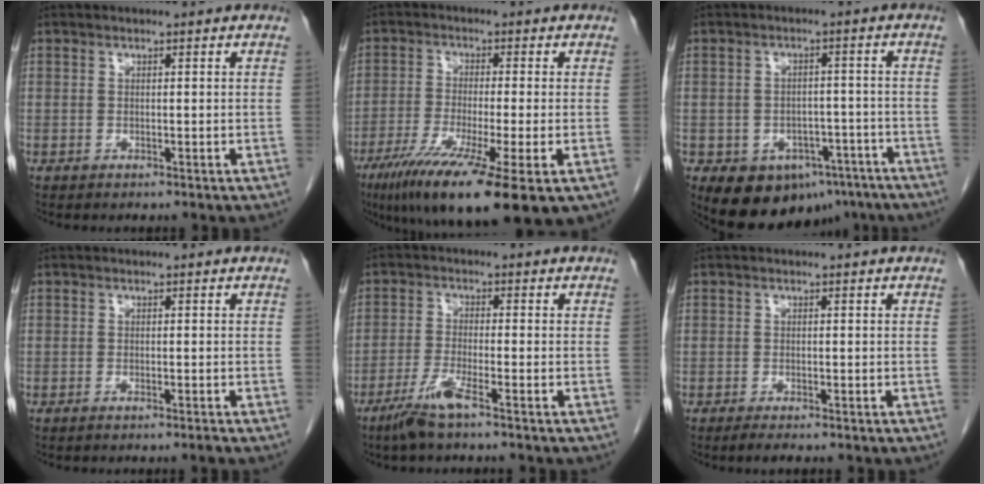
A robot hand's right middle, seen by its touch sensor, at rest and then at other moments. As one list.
[{"total": 15.7, "force": [-8.9, 1.1, 12.9], "torque": [-0.199, -0.043, -0.145]}, {"total": 11.6, "force": [-7.4, 7.4, 5.1], "torque": [-0.068, 0.019, -0.097]}, {"total": 0.9, "force": [-0.7, -0.2, 0.5], "torque": [-0.009, 0.001, -0.013]}, {"total": 4.7, "force": [-3.2, -0.2, 3.4], "torque": [-0.074, -0.010, -0.070]}, {"total": 1.3, "force": [-1.0, 0.0, 0.8], "torque": [-0.023, -0.007, -0.019]}]